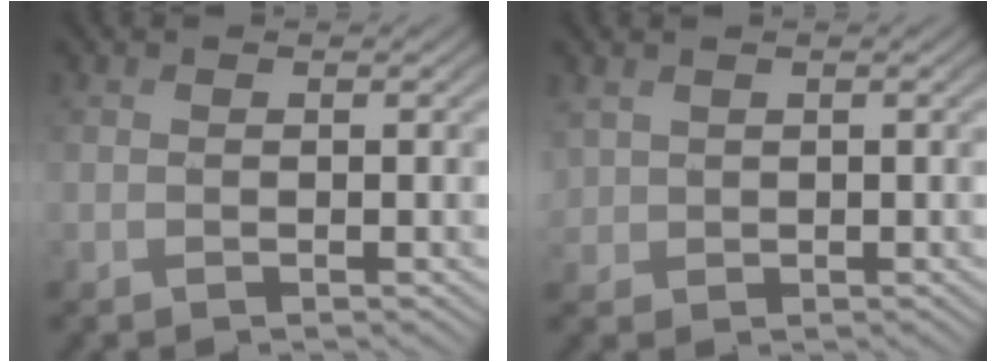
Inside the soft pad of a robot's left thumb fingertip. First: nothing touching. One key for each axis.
{"total": 2.1, "fx": 1.0, "fy": 1.8, "fz": 0.7, "tx": -0.027, "ty": -0.002, "tz": 0.021}